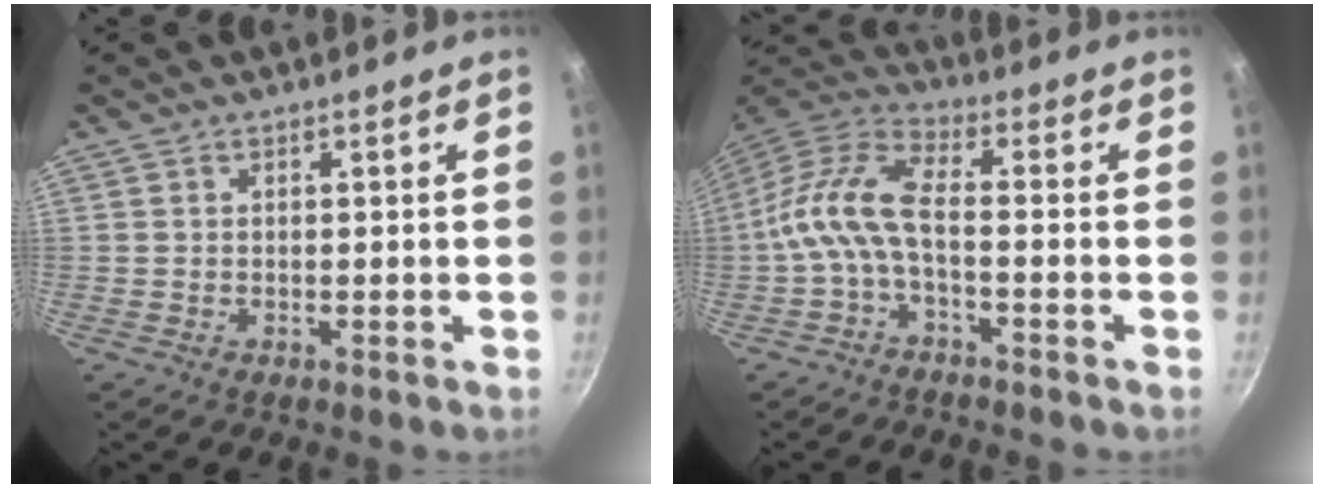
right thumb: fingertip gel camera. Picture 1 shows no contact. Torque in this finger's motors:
{"motor_torque": [-0.02, 0.66, 1.35, -0.60, 0.17]}